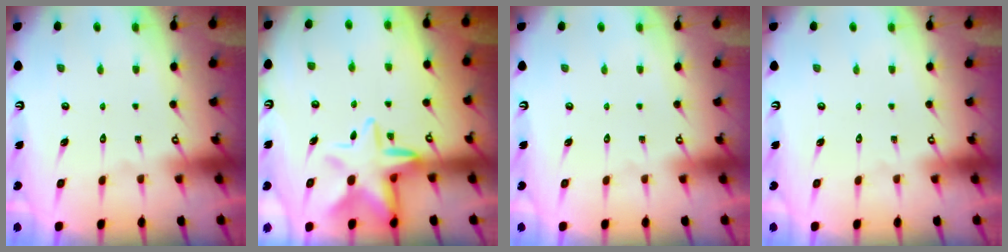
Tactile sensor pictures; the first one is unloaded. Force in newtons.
{"total": 10.7, "press": 10.5, "slide": 1.8}
{"total": 0.0}
{"total": 0.0}